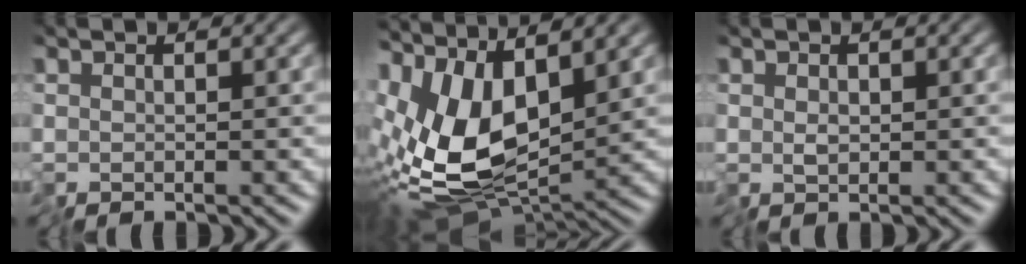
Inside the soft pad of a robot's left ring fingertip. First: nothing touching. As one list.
[{"total": 11.1, "force": [1.3, 5.3, 9.6], "torque": [-0.214, -0.010, 0.020]}, {"total": 0.7, "force": [0.1, 0.3, 0.6], "torque": [-0.014, 0.001, 0.003]}]